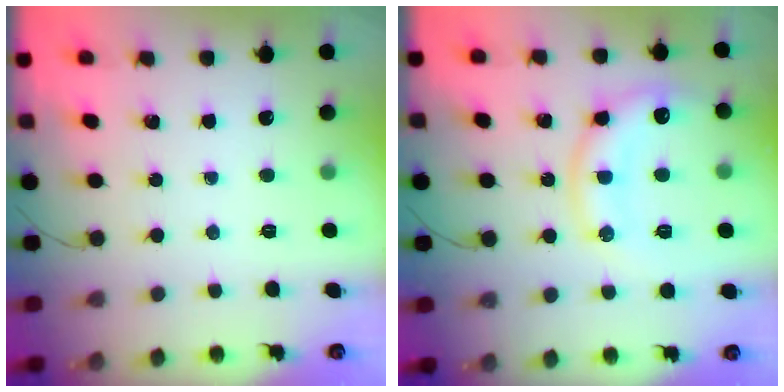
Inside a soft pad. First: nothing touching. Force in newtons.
{"total": 15.8, "press": 15.7, "slide": 1.1}